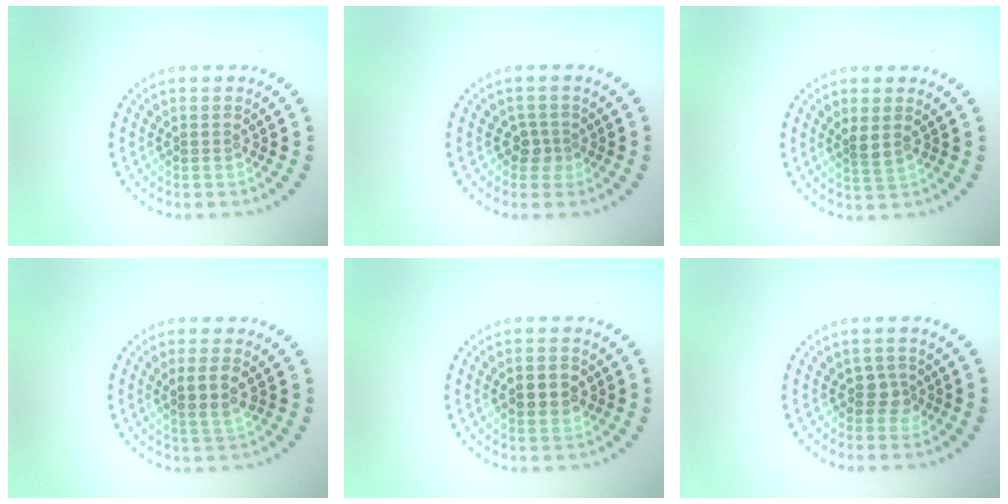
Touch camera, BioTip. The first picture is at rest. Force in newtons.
{"total": 1.6, "press": 1.1, "slide": 1.2}
{"total": 1.4, "press": 1.1, "slide": 0.9}
{"total": 2.3, "press": 2.0, "slide": 1.1}
{"total": 3.5, "press": 3.5, "slide": 0.2}
{"total": 1.7, "press": 1.4, "slide": 1.0}